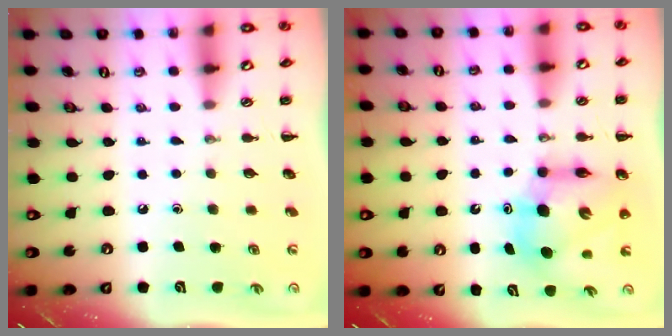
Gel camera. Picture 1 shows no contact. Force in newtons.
{"total": 8.5, "press": 8.1, "slide": 2.4}